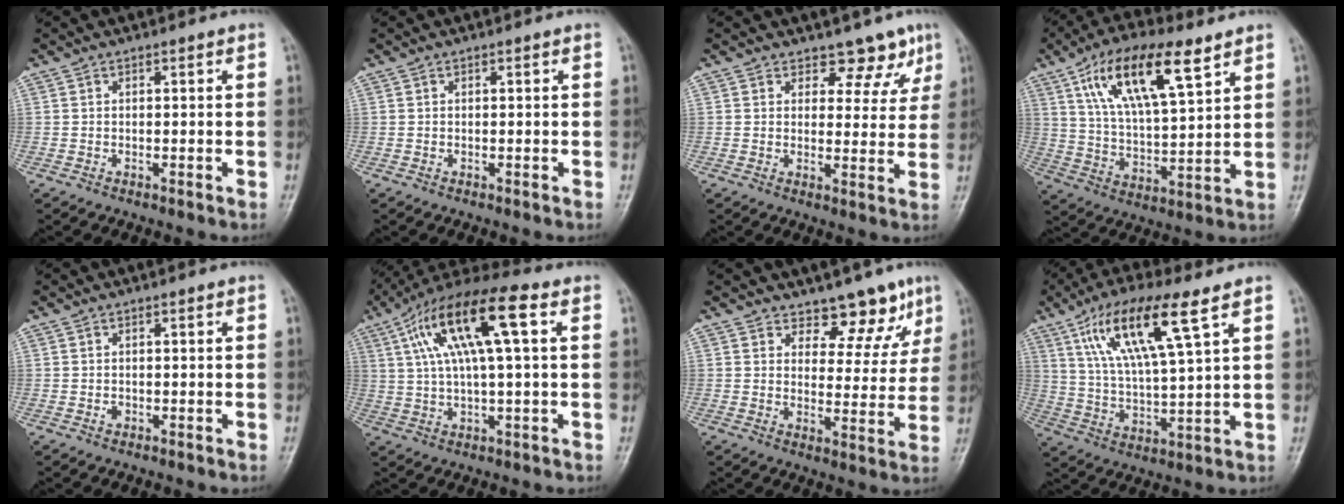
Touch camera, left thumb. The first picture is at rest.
{"total": 0.0}
{"total": 6.3, "force": [4.7, 3.8, 1.7], "torque": [0.015, -0.031, 0.053]}
{"total": 17.3, "force": [8.9, 6.1, 13.6], "torque": [-0.222, -0.023, 0.162]}
{"total": 0.8, "force": [-0.2, 0.7, 0.5], "torque": [-0.001, 0.002, -0.002]}
{"total": 16.7, "force": [5.1, 4.6, 15.2], "torque": [-0.289, 0.028, 0.085]}
{"total": 8.3, "force": [6.3, 4.6, 2.9], "torque": [0.004, -0.042, 0.084]}
{"total": 15.6, "force": [7.6, 3.4, 13.2], "torque": [-0.253, -0.020, 0.145]}